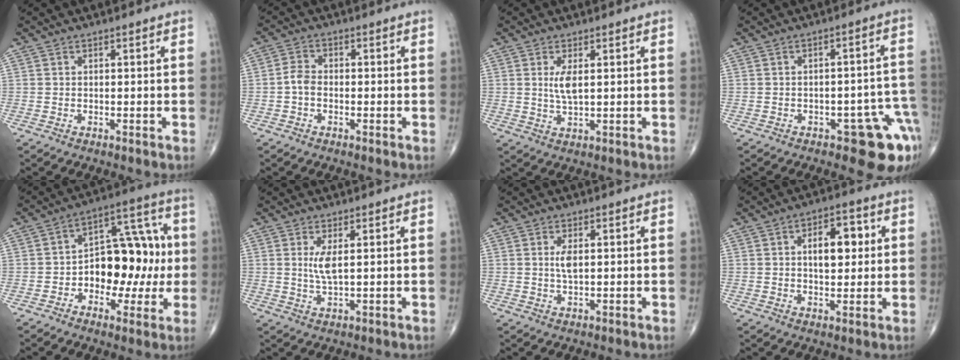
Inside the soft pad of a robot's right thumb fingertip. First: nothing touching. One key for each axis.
{"total": 3.0, "fx": -0.8, "fy": 2.1, "fz": 2.1, "tx": -0.035, "ty": 0.012, "tz": -0.023}
{"total": 3.7, "fx": 0.9, "fy": 1.2, "fz": 3.4, "tx": -0.071, "ty": -0.011, "tz": 0.021}
{"total": 10.3, "fx": -5.2, "fy": 4.3, "fz": 7.8, "tx": -0.048, "ty": 0.036, "tz": -0.060}
{"total": 15.7, "fx": -1.3, "fy": 9.7, "fz": 12.2, "tx": -0.121, "ty": 0.047, "tz": -0.019}
{"total": 3.6, "fx": 0.9, "fy": 0.8, "fz": 3.3, "tx": -0.071, "ty": -0.014, "tz": 0.023}
{"total": 2.8, "fx": 0.6, "fy": 1.0, "fz": 2.5, "tx": -0.050, "ty": -0.004, "tz": 0.012}
{"total": 8.4, "fx": 1.8, "fy": 4.5, "fz": 6.9, "tx": -0.079, "ty": 0.001, "tz": 0.024}